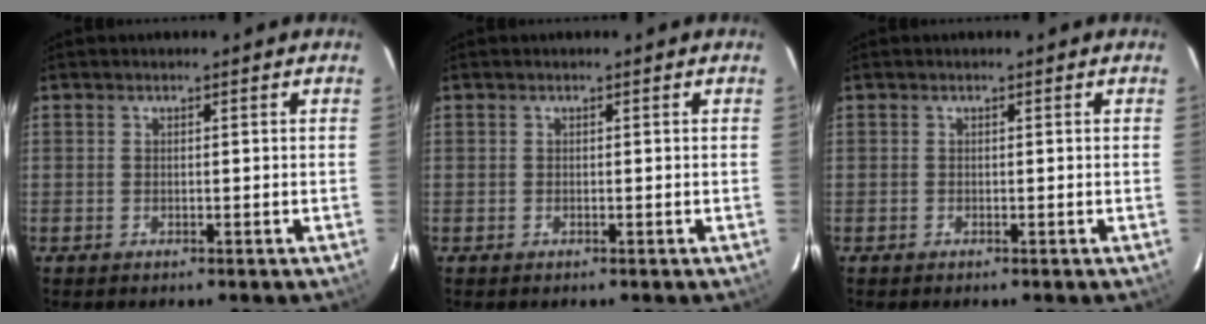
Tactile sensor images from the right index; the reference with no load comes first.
{"total": 0.0}
{"total": 0.0}